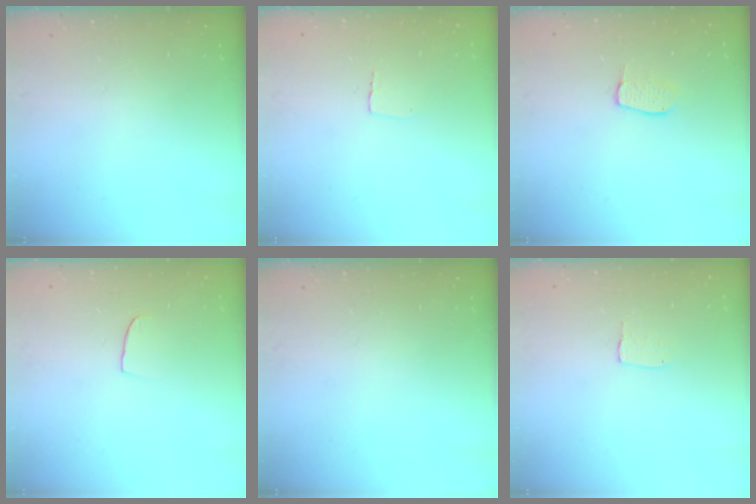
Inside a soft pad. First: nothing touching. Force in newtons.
{"total": 2.7, "press": 2.7, "slide": 0.1}
{"total": 6.9, "press": 6.9, "slide": 0.4}
{"total": 5.5, "press": 5.4, "slide": 0.5}
{"total": 0.0}
{"total": 3.5, "press": 3.5, "slide": 0.1}